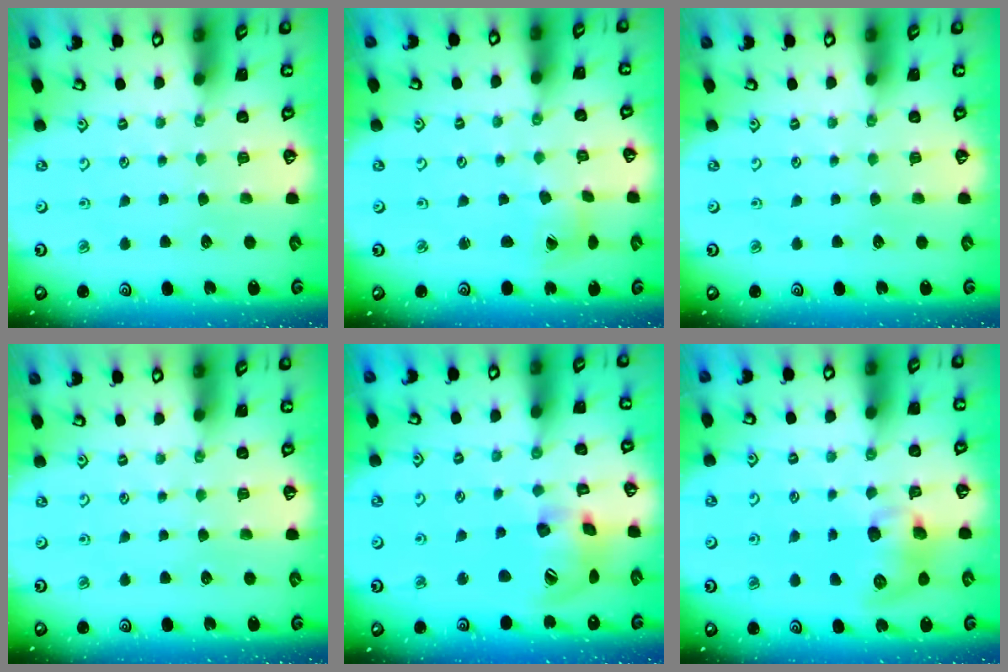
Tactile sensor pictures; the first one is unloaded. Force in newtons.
{"total": 2.0, "press": 2.0, "slide": 0.3}
{"total": 0.0}
{"total": 0.0}
{"total": 18.1, "press": 17.9, "slide": 2.4}
{"total": 9.4, "press": 9.3, "slide": 1.0}